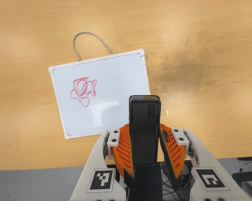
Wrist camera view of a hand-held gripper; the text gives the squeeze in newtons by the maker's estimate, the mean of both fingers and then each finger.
{"total": 3.5, "left": 2.0, "right": 5.0}